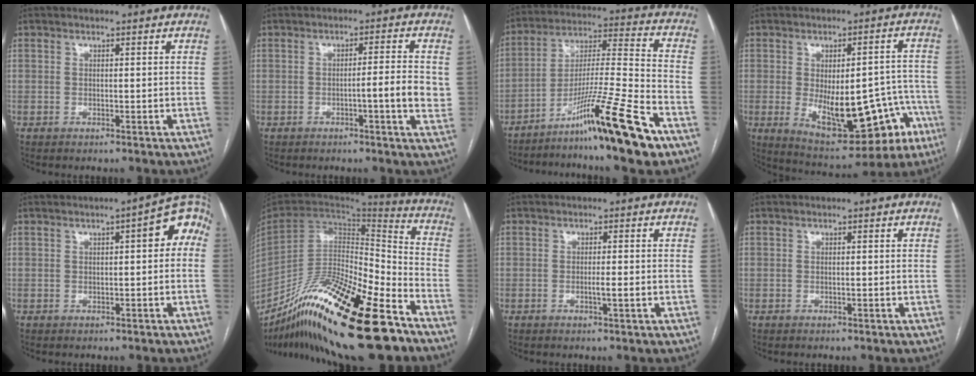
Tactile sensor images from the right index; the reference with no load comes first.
{"total": 5.0, "force": [-0.7, 0.3, 5.0], "torque": [-0.069, 0.002, -0.013]}
{"total": 17.5, "force": [-11.2, -1.0, 13.4], "torque": [-0.248, -0.020, -0.193]}
{"total": 17.2, "force": [-5.7, 7.9, 14.1], "torque": [-0.173, 0.019, -0.056]}
{"total": 6.2, "force": [1.2, 1.9, 5.8], "torque": [-0.065, 0.031, 0.009]}
{"total": 30.4, "force": [-20.2, 5.1, 22.2], "torque": [-0.371, -0.043, -0.351]}
{"total": 1.8, "force": [-0.5, -0.1, 1.7], "torque": [-0.032, -0.002, -0.010]}
{"total": 0.0}